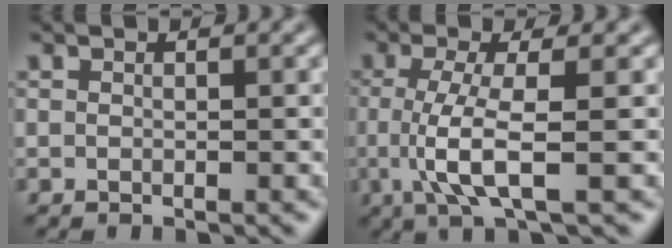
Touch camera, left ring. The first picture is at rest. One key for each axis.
{"total": 4.8, "fx": -0.5, "fy": 1.1, "fz": 4.7, "tx": -0.097, "ty": -0.009, "tz": -0.010}